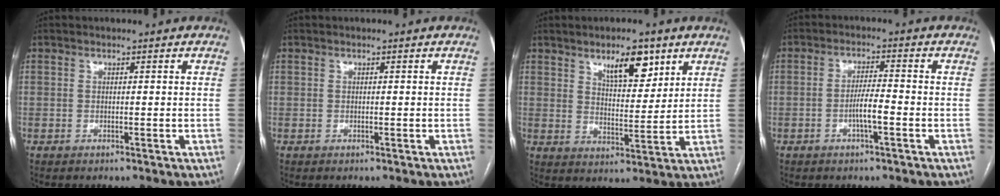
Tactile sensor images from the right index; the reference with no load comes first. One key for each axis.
{"total": 0.0}
{"total": 7.9, "fx": 4.8, "fy": 2.9, "fz": 5.6, "tx": -0.089, "ty": -0.002, "tz": 0.081}
{"total": 4.1, "fx": -1.4, "fy": 0.4, "fz": 3.8, "tx": -0.071, "ty": 0.003, "tz": -0.026}